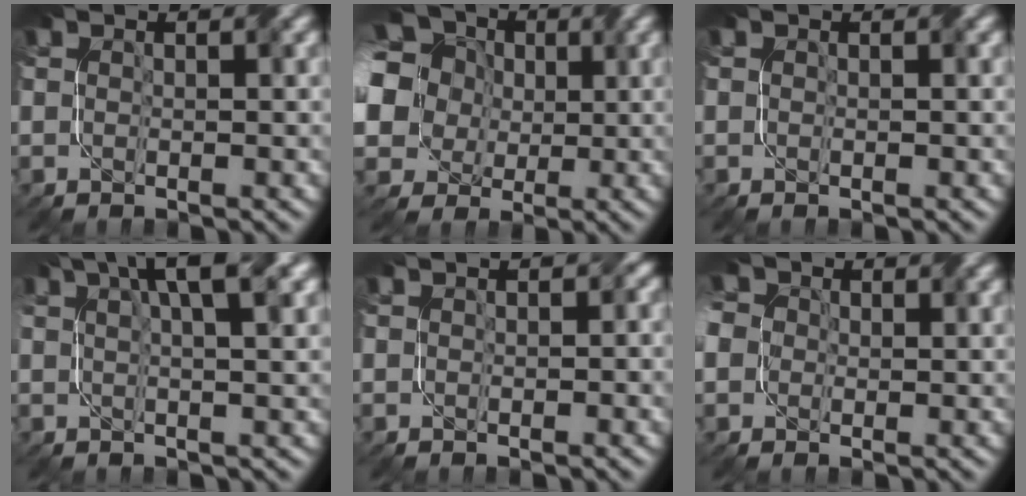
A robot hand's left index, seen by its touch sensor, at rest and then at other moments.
{"total": 18.0, "force": [4.0, 15.5, 8.2], "torque": [-0.220, 0.039, 0.019]}
{"total": 0.0}
{"total": 5.3, "force": [2.5, 1.0, 4.6], "torque": [-0.064, 0.018, 0.034]}
{"total": 2.5, "force": [0.0, 1.6, 2.0], "torque": [-0.004, 0.001, 0.002]}
{"total": 7.0, "force": [-0.4, 6.3, 3.1], "torque": [-0.076, 0.013, -0.052]}